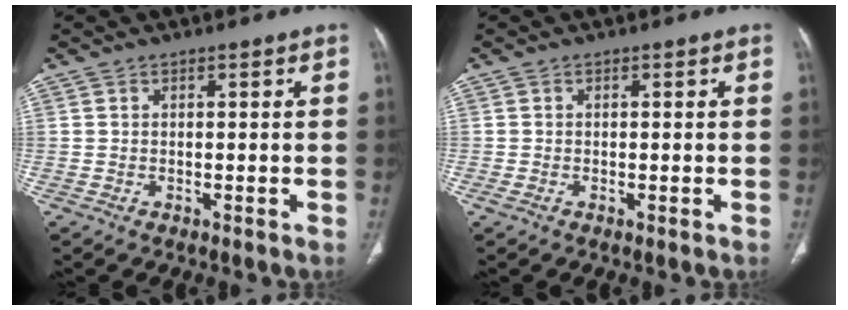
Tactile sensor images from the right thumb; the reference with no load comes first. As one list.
[{"total": 0.8, "force": [-0.2, 0.3, 0.7], "torque": [-0.022, -0.003, -0.006]}]